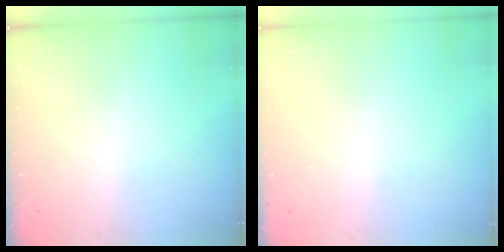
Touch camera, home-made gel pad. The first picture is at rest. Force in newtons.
{"total": 0.0}